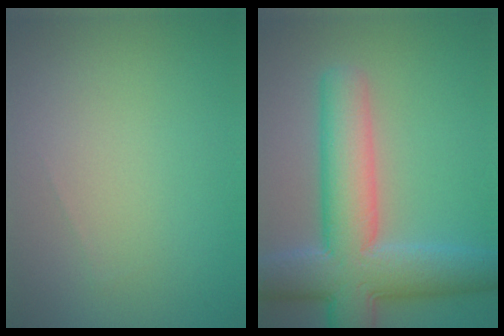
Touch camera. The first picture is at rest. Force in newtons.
{"total": 9.6, "press": 9.6, "slide": 0.3}